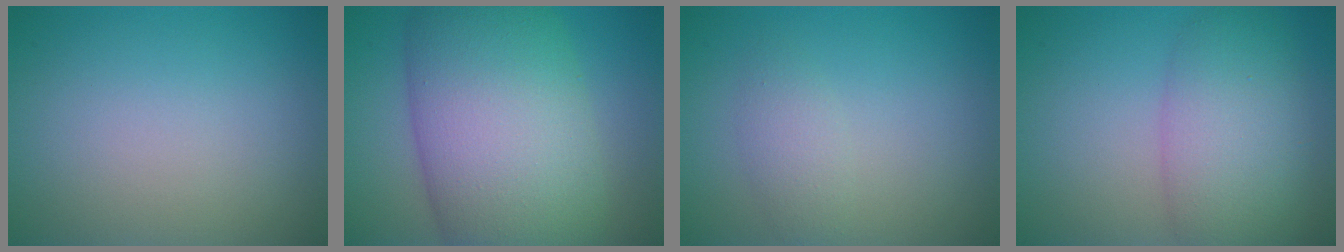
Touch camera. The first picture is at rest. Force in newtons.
{"total": 14.6, "press": 14.6, "slide": 0.4}
{"total": 1.8, "press": 1.8, "slide": 0.1}
{"total": 6.7, "press": 6.7, "slide": 0.4}